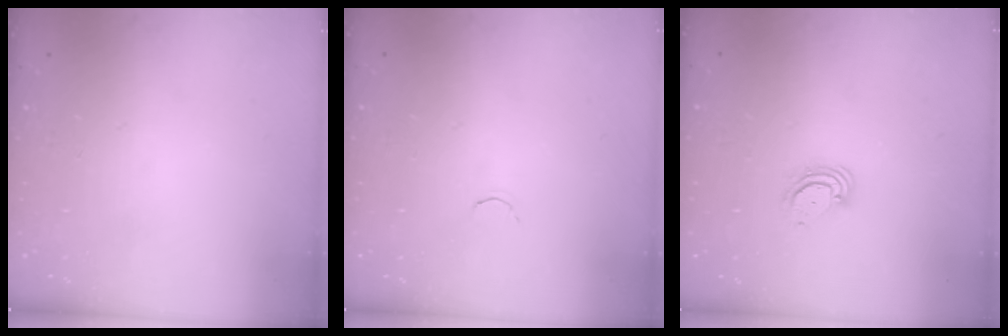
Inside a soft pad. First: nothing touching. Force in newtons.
{"total": 1.8, "press": 1.7, "slide": 0.4}
{"total": 3.9, "press": 3.9, "slide": 0.4}